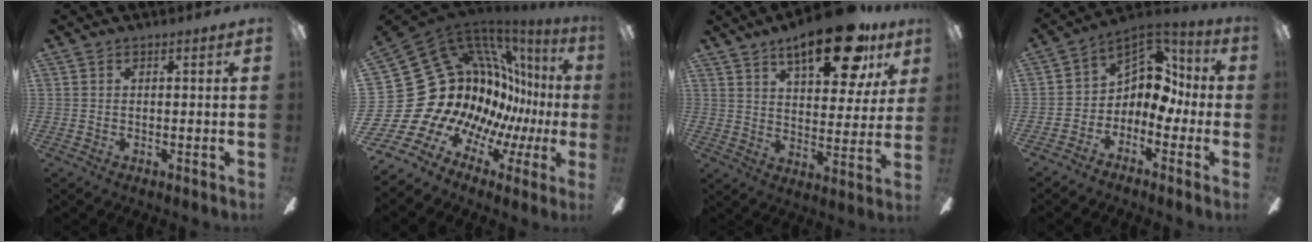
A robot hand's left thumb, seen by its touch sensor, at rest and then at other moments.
{"total": 21.6, "force": [2.2, 18.0, 11.7], "torque": [-0.197, -0.112, 0.118]}
{"total": 19.8, "force": [12.5, 7.4, 13.4], "torque": [-0.194, -0.060, 0.198]}
{"total": 9.2, "force": [1.1, 7.8, 4.8], "torque": [-0.067, -0.008, 0.027]}